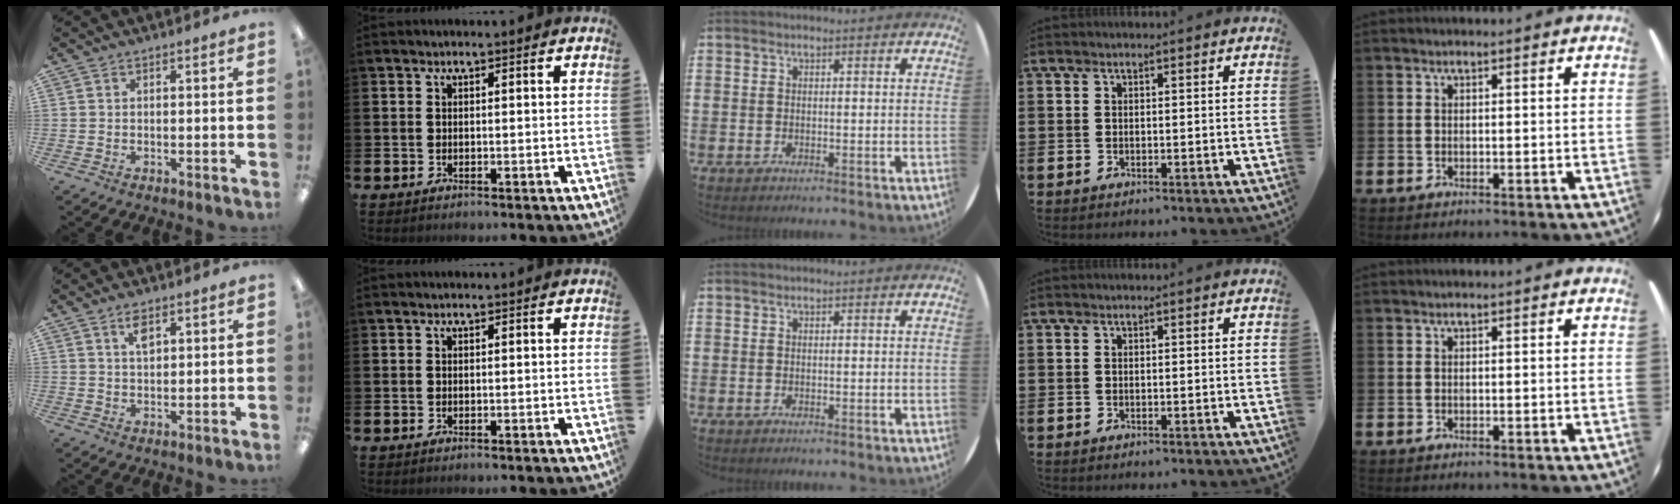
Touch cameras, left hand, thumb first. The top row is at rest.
{"thumb": {"total": 3.7, "force": [2.2, 1.7, 2.5], "torque": [-0.038, -0.003, 0.036]}}